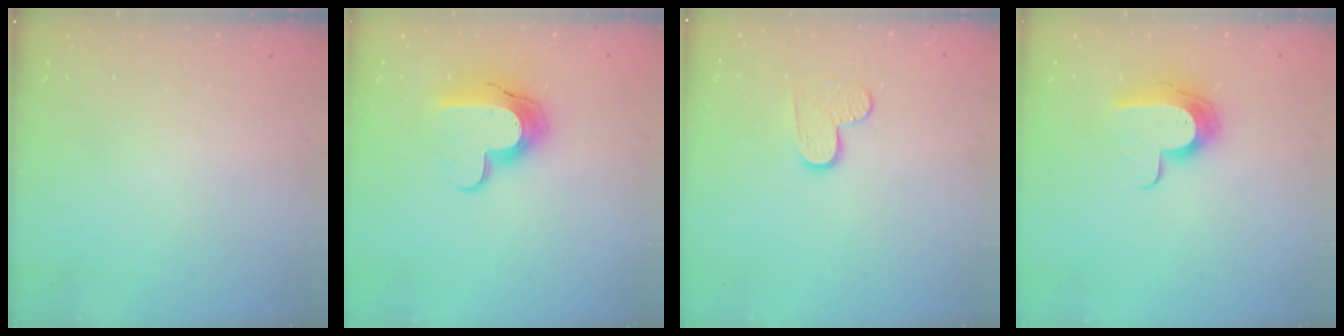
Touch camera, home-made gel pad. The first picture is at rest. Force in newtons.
{"total": 13.0, "press": 13.0, "slide": 1.0}
{"total": 6.3, "press": 6.3, "slide": 0.1}
{"total": 12.1, "press": 12.1, "slide": 0.6}